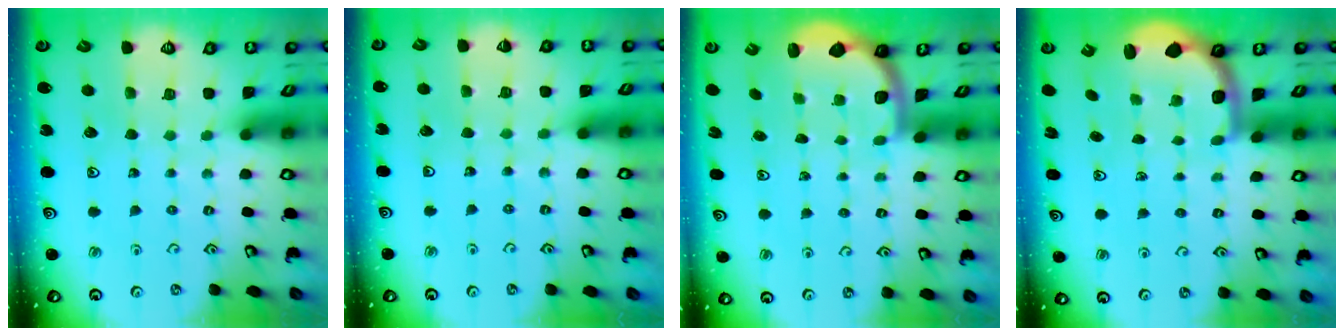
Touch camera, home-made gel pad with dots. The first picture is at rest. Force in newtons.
{"total": 2.6, "press": 2.6, "slide": 0.2}
{"total": 2.1, "press": 2.0, "slide": 0.8}
{"total": 2.1, "press": 1.9, "slide": 1.0}